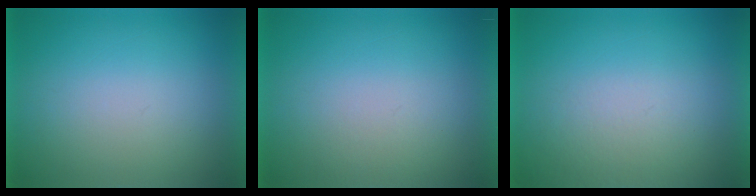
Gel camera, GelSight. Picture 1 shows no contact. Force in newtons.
{"total": 1.5}
{"total": 3.2}